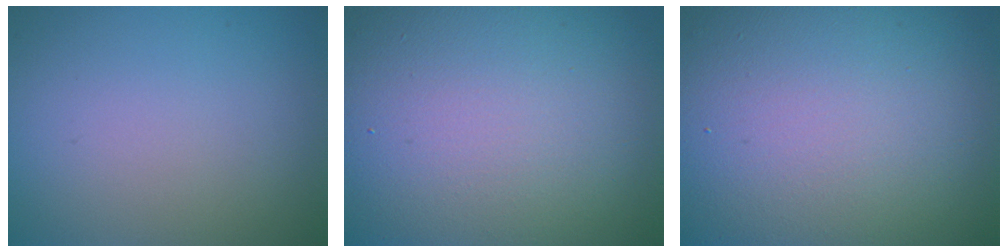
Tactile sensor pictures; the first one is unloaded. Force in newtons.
{"total": 17.8, "press": 17.7, "slide": 1.5}
{"total": 18.0, "press": 17.9, "slide": 1.8}